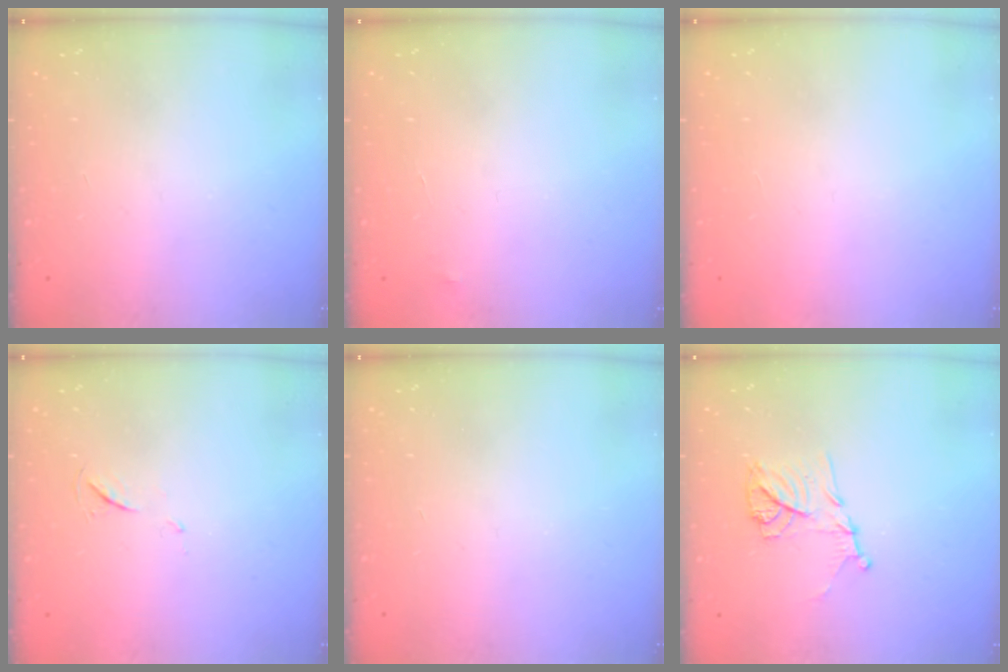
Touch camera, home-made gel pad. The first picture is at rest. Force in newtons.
{"total": 4.0, "press": 4.0, "slide": 0.2}
{"total": 1.5, "press": 1.5, "slide": 0.1}
{"total": 4.1, "press": 4.1, "slide": 0.6}
{"total": 0.0}
{"total": 11.4, "press": 11.4, "slide": 0.3}